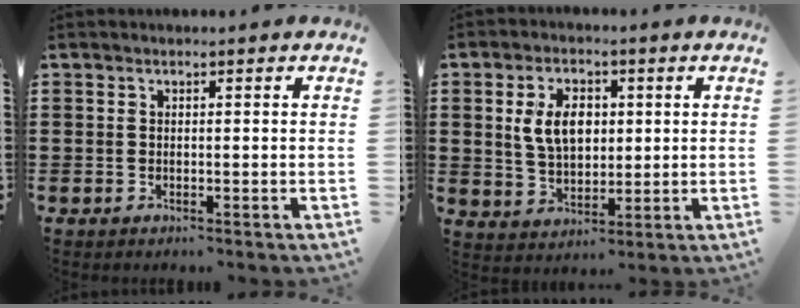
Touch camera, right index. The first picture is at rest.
{"total": 7.0, "force": [1.3, 4.4, 5.2], "torque": [-0.119, 0.008, 0.016]}